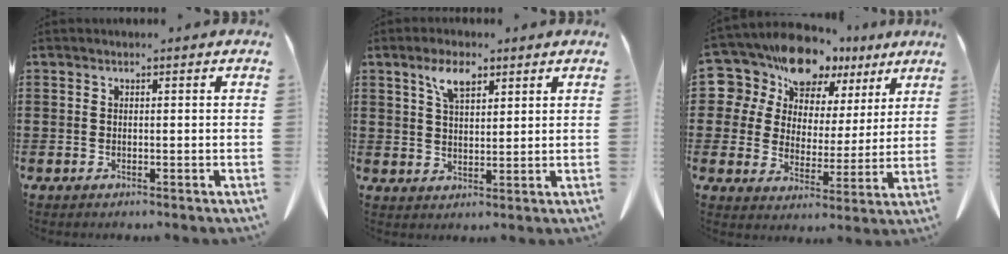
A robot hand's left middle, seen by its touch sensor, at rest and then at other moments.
{"total": 5.3, "force": [3.2, 2.1, 3.6], "torque": [-0.073, 0.003, 0.055]}
{"total": 11.2, "force": [9.8, 5.3, 1.3], "torque": [-0.059, -0.079, 0.182]}